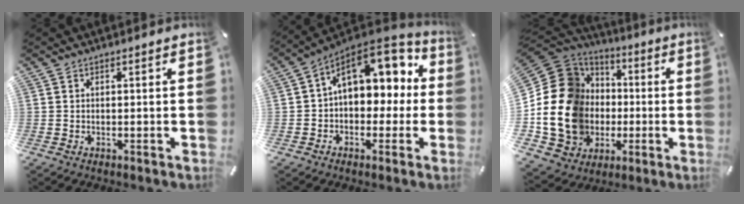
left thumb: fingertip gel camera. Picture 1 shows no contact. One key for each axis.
{"total": 13.8, "fx": 4.8, "fy": 9.4, "fz": 9.0, "tx": -0.129, "ty": -0.024, "tz": 0.089}
{"total": 21.2, "fx": -2.2, "fy": 18.0, "fz": 11.1, "tx": -0.248, "ty": 0.001, "tz": -0.018}